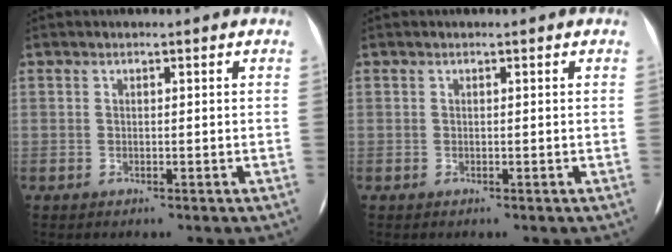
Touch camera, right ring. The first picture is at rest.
{"total": 0.0}